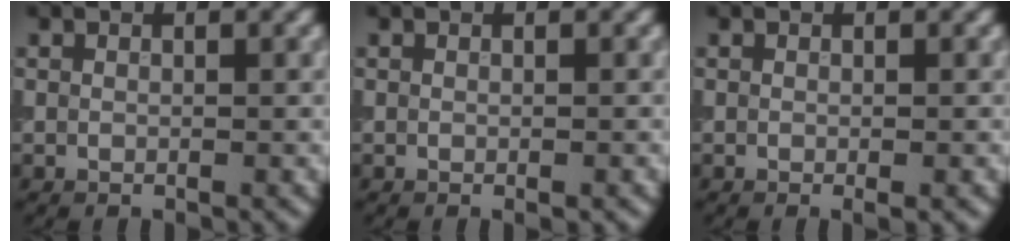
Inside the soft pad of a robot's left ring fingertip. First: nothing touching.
{"total": 0.7, "force": [-0.3, 0.2, 0.5], "torque": [-0.009, -0.003, -0.003]}
{"total": 1.0, "force": [-0.4, 0.2, 0.9], "torque": [-0.014, -0.006, -0.004]}